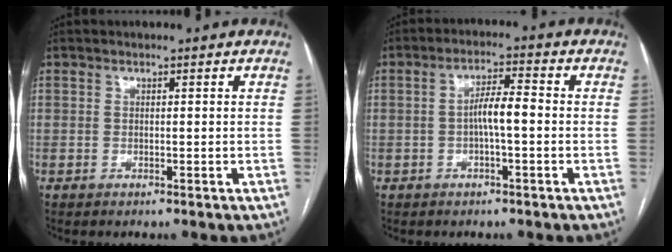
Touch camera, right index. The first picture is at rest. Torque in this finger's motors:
{"motor_torque": [0.80, 0.04, 0.34, 0.07]}